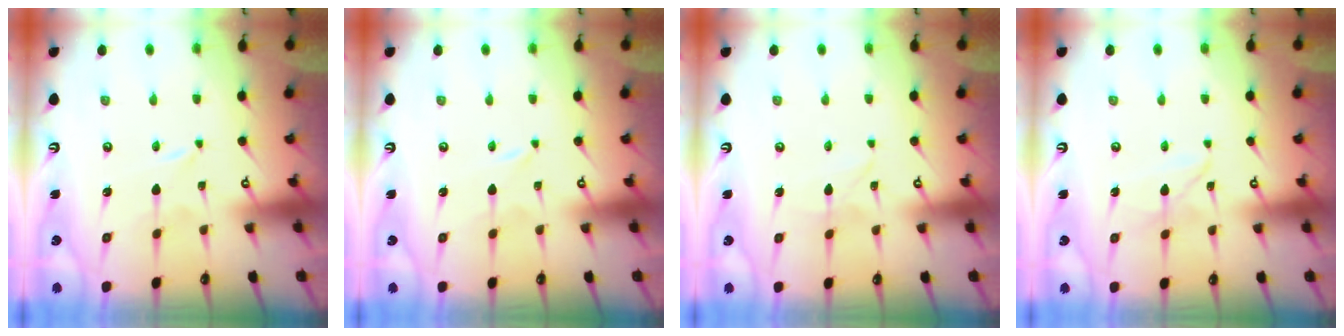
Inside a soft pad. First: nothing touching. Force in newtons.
{"total": 0.0}
{"total": 2.4, "press": 2.4, "slide": 0.1}
{"total": 4.6, "press": 4.6, "slide": 0.4}